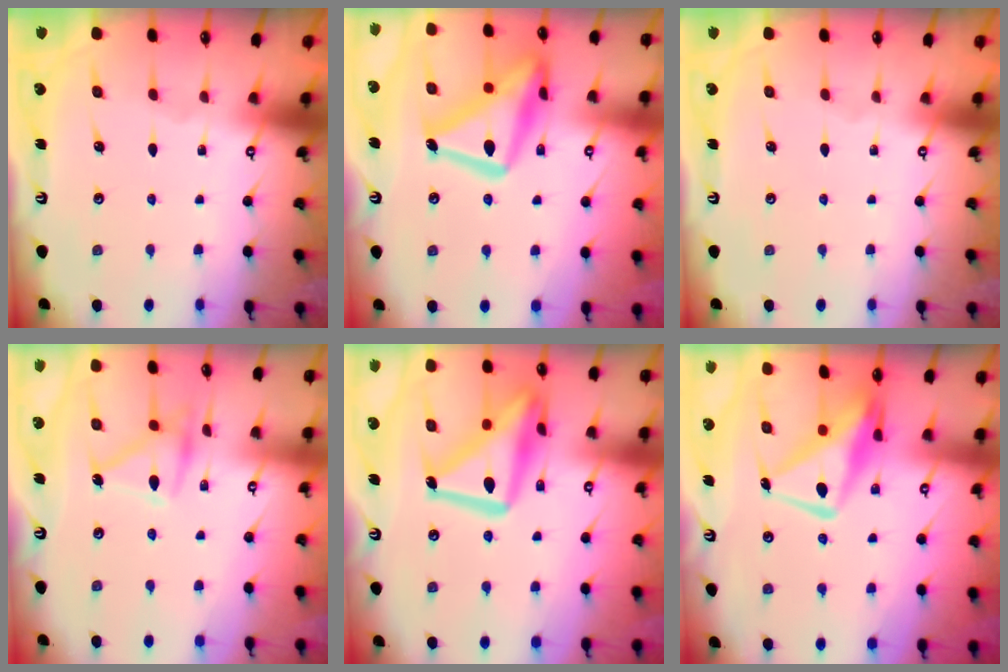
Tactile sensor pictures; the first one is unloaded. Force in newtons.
{"total": 19.6, "press": 19.6, "slide": 1.5}
{"total": 0.0}
{"total": 13.7, "press": 13.7, "slide": 0.1}
{"total": 17.7, "press": 17.6, "slide": 1.3}
{"total": 12.3, "press": 12.2, "slide": 1.4}